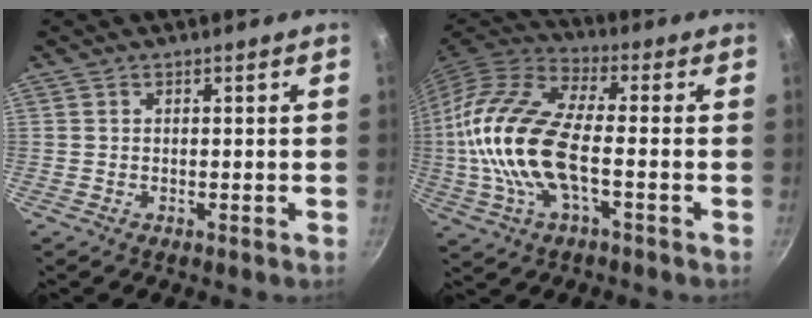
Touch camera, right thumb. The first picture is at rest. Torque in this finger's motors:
{"motor_torque": [-0.37, 1.68, 2.19, -0.57, 0.81]}